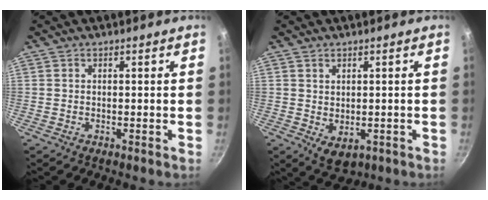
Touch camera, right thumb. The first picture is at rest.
{"total": 3.9, "force": [0.0, 3.0, 2.6], "torque": [-0.029, -0.007, 0.009]}